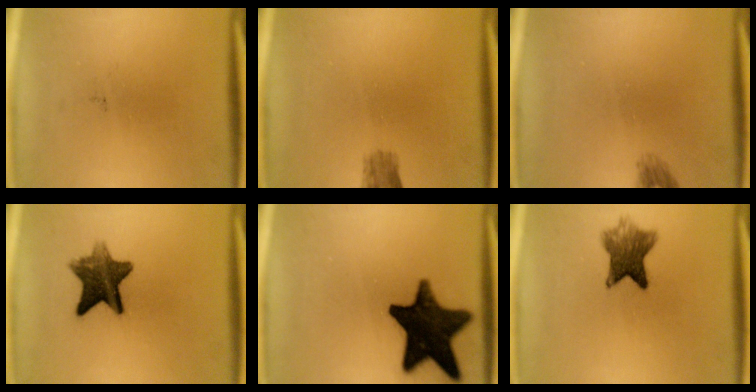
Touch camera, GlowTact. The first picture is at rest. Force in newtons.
{"total": 2.3}
{"total": 1.3}
{"total": 9.6}
{"total": 17.0}
{"total": 6.9}